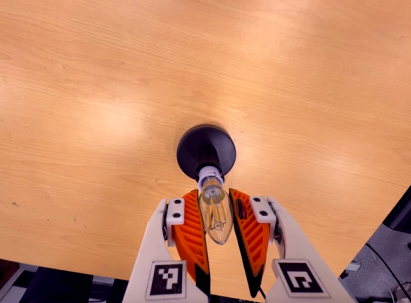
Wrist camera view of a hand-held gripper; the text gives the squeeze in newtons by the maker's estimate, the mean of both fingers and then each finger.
{"total": 15.0, "left": 16.7, "right": 13.3}